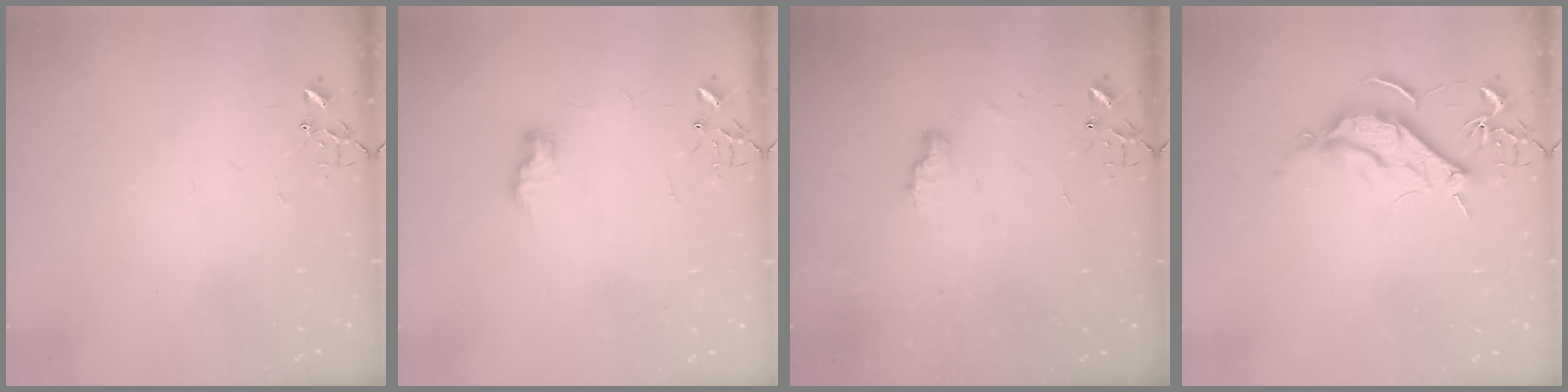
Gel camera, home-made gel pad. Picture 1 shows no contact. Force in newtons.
{"total": 7.6, "press": 7.5, "slide": 0.4}
{"total": 6.7, "press": 6.6, "slide": 0.7}
{"total": 9.1, "press": 9.0, "slide": 0.8}